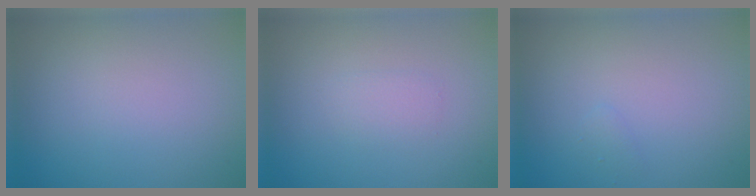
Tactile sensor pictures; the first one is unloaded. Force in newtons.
{"total": 1.0, "press": 1.0, "slide": 0.0}
{"total": 0.5, "press": 0.5, "slide": 0.1}